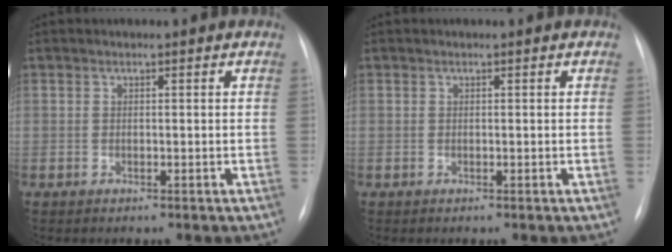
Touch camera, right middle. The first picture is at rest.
{"total": 0.0}